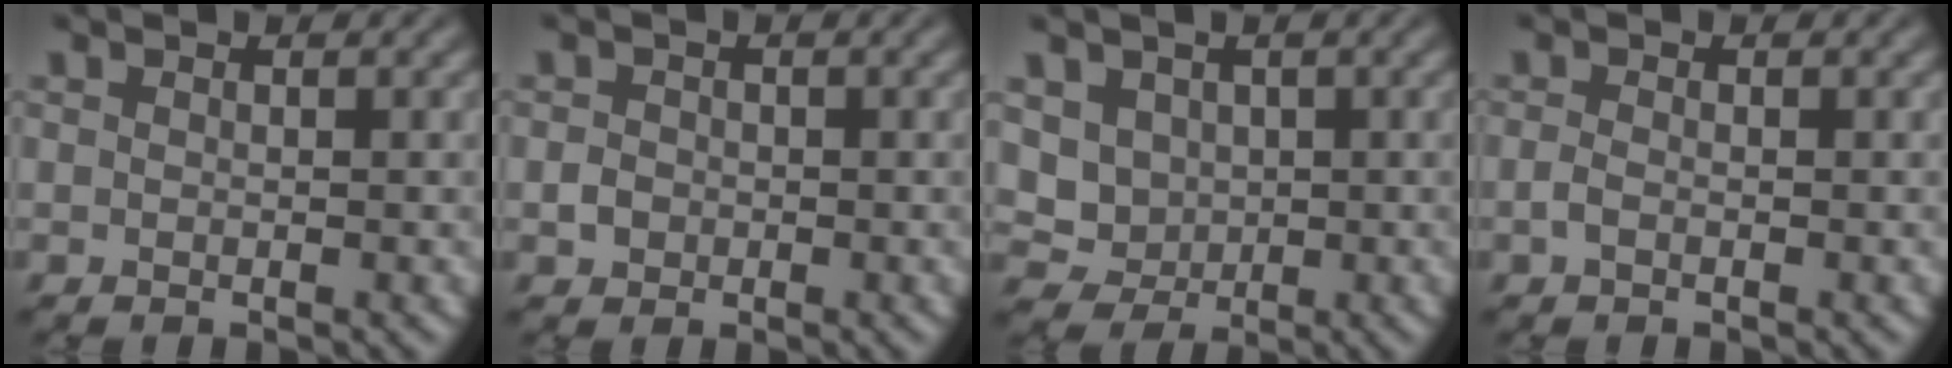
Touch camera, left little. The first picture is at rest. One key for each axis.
{"total": 1.2, "fx": -0.4, "fy": 1.1, "fz": 0.4, "tx": 0.006, "ty": 0.001, "tz": -0.010}
{"total": 3.1, "fx": 0.5, "fy": 2.9, "fz": 1.2, "tx": -0.024, "ty": -0.001, "tz": 0.007}
{"total": 0.9, "fx": -0.5, "fy": 0.4, "fz": 0.6, "tx": -0.020, "ty": 0.003, "tz": -0.010}